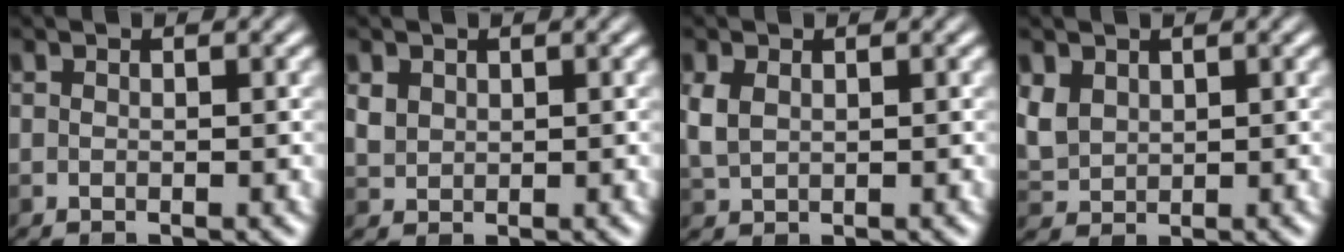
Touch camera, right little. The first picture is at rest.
{"total": 1.6, "force": [0.5, 1.4, 0.6], "torque": [-0.025, -0.005, 0.010]}
{"total": 2.9, "force": [0.4, 2.0, 2.1], "torque": [-0.057, -0.002, 0.008]}
{"total": 2.7, "force": [0.8, 2.2, 1.4], "torque": [-0.050, -0.005, 0.016]}